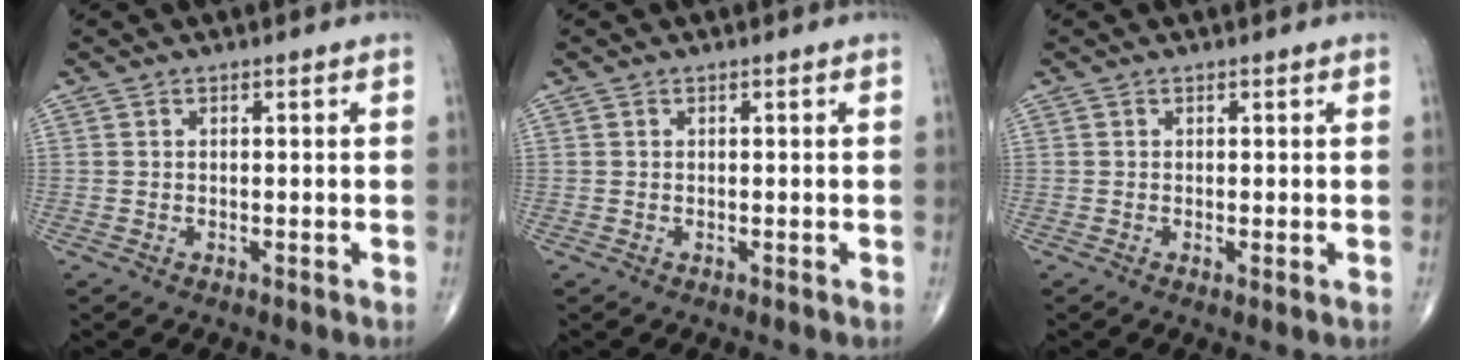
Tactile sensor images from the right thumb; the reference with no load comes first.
{"total": 0.0}
{"total": 0.6, "force": [0.0, 0.1, 0.6], "torque": [-0.010, -0.003, -0.004]}